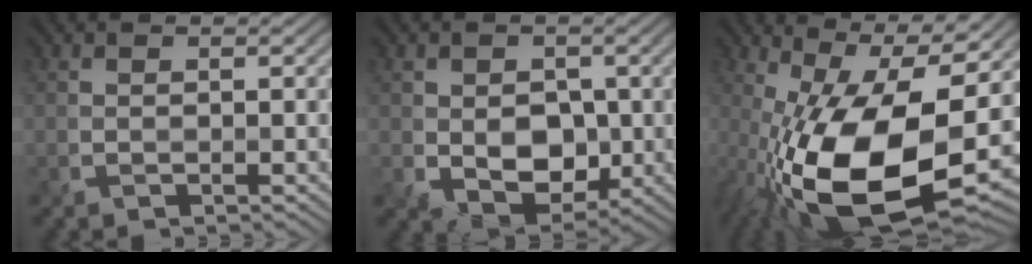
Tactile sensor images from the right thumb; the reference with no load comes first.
{"total": 5.3, "force": [-0.2, 4.1, 3.4], "torque": [-0.063, -0.011, -0.003]}
{"total": 18.8, "force": [-5.1, 7.7, 16.4], "torque": [-0.297, -0.014, -0.085]}